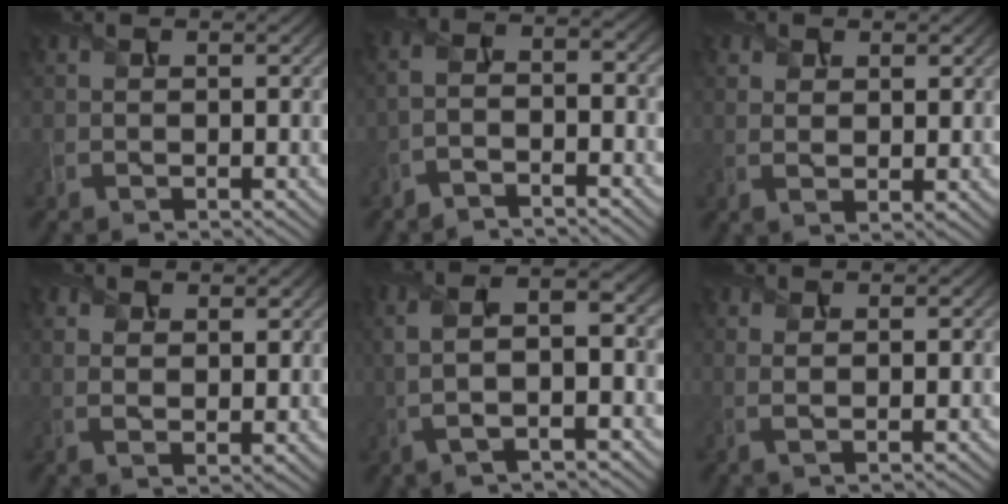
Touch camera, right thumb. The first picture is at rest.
{"total": 4.6, "force": [-3.1, 0.9, 3.3], "torque": [-0.071, 0.001, -0.068]}
{"total": 2.7, "force": [1.3, 1.5, 1.9], "torque": [-0.038, -0.005, 0.028]}
{"total": 4.2, "force": [2.2, 2.3, 2.8], "torque": [-0.061, -0.003, 0.043]}
{"total": 8.0, "force": [-0.1, 2.5, 7.5], "torque": [-0.155, 0.013, -0.009]}
{"total": 1.6, "force": [0.6, 0.2, 1.4], "torque": [-0.030, 0.002, 0.010]}